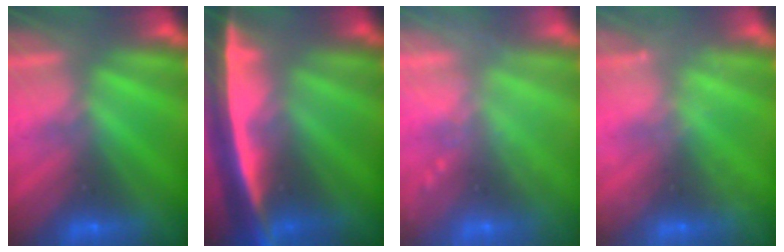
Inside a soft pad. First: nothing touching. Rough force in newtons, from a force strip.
{"total": 7.0}
{"total": 2.4}
{"total": 2.3}